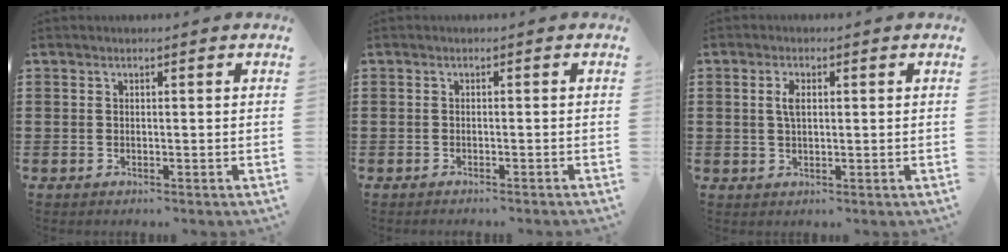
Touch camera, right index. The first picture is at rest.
{"total": 0.8, "force": [-0.7, -0.1, 0.2], "torque": [-0.005, -0.001, -0.015]}
{"total": 2.7, "force": [0.5, 1.2, 2.4], "torque": [-0.052, 0.008, 0.007]}